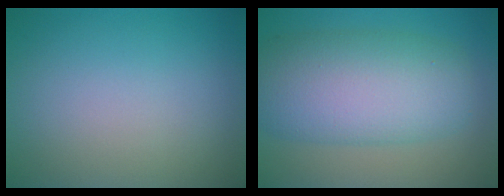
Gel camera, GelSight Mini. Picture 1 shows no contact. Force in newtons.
{"total": 9.4, "press": 9.4, "slide": 0.1}